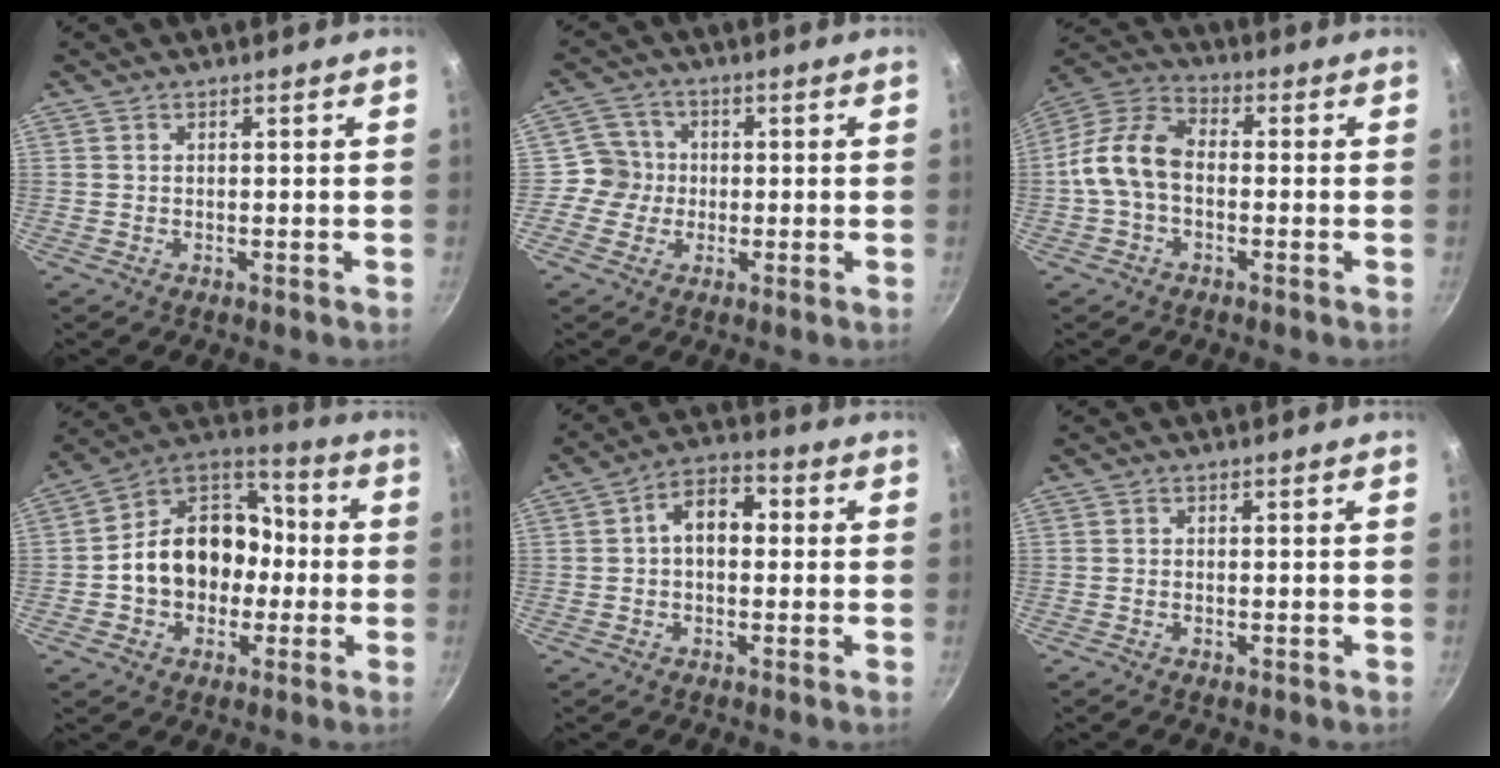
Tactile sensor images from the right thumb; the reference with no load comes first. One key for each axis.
{"total": 5.7, "fx": -0.7, "fy": 5.6, "fz": 0.7, "tx": 0.022, "ty": 0.014, "tz": -0.023}
{"total": 11.2, "fx": -1.1, "fy": 7.3, "fz": 8.5, "tx": -0.166, "ty": 0.035, "tz": -0.032}
{"total": 17.2, "fx": -1.6, "fy": 12.9, "fz": 11.2, "tx": -0.136, "ty": 0.043, "tz": -0.032}
{"total": 7.5, "fx": 0.6, "fy": 4.8, "fz": 5.7, "tx": -0.075, "ty": 0.028, "tz": -0.002}
{"total": 0.7, "fx": -0.3, "fy": 0.3, "fz": 0.5, "tx": -0.009, "ty": 0.003, "tz": -0.005}